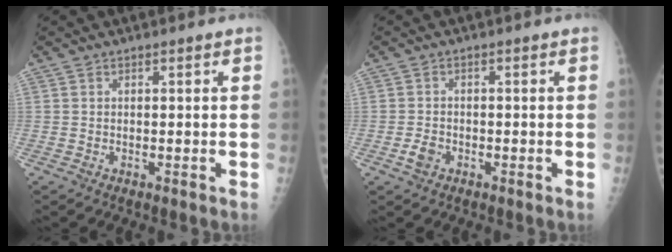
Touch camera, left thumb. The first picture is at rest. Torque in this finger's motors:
{"motor_torque": [-0.25, 0.18, 0.13, -0.02, -0.01]}